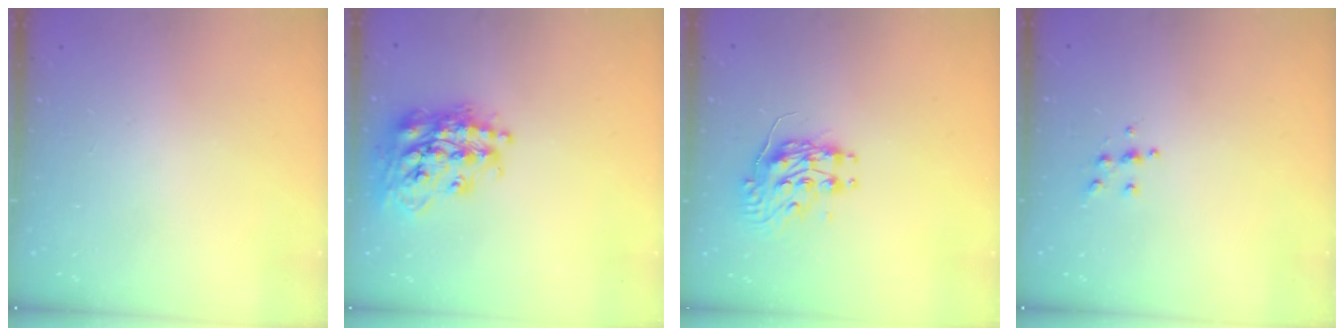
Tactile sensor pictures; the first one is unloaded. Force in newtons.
{"total": 20.7, "press": 20.6, "slide": 1.6}
{"total": 9.3, "press": 9.3, "slide": 0.1}
{"total": 4.5, "press": 4.5, "slide": 0.5}